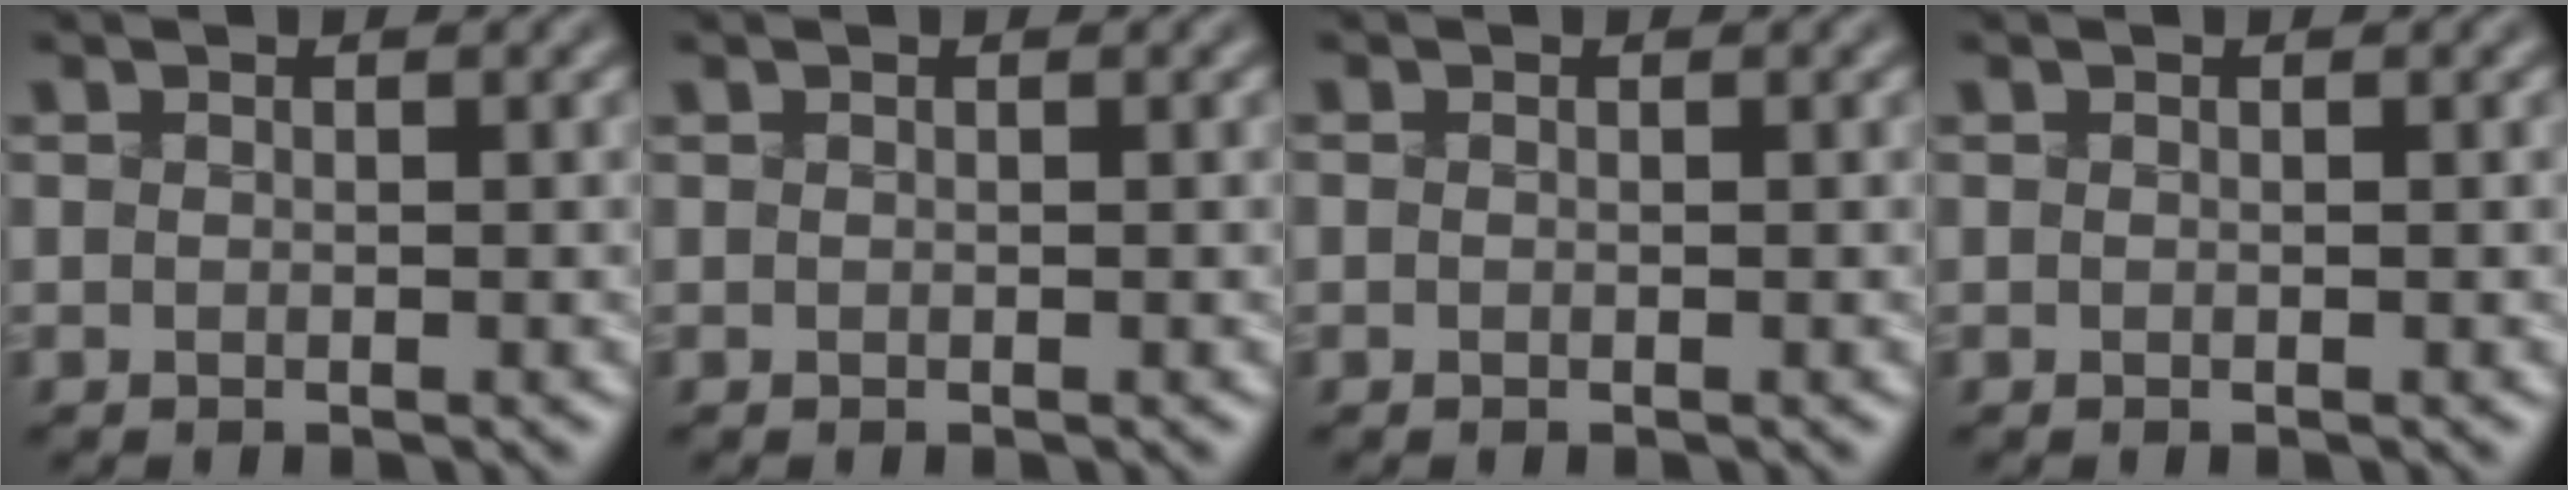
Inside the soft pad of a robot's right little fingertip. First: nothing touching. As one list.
[{"total": 0.0}, {"total": 0.0}, {"total": 0.0}]